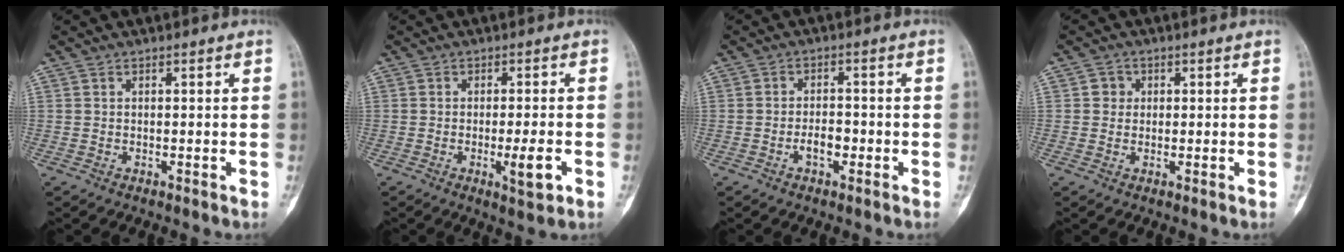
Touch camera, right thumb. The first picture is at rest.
{"total": 5.0, "force": [-1.5, 0.9, 4.6], "torque": [-0.074, -0.004, -0.018]}
{"total": 3.3, "force": [-1.3, 1.7, 2.5], "torque": [-0.039, 0.010, -0.022]}
{"total": 2.1, "force": [0.4, 2.0, 0.5], "torque": [0.004, 0.004, 0.001]}